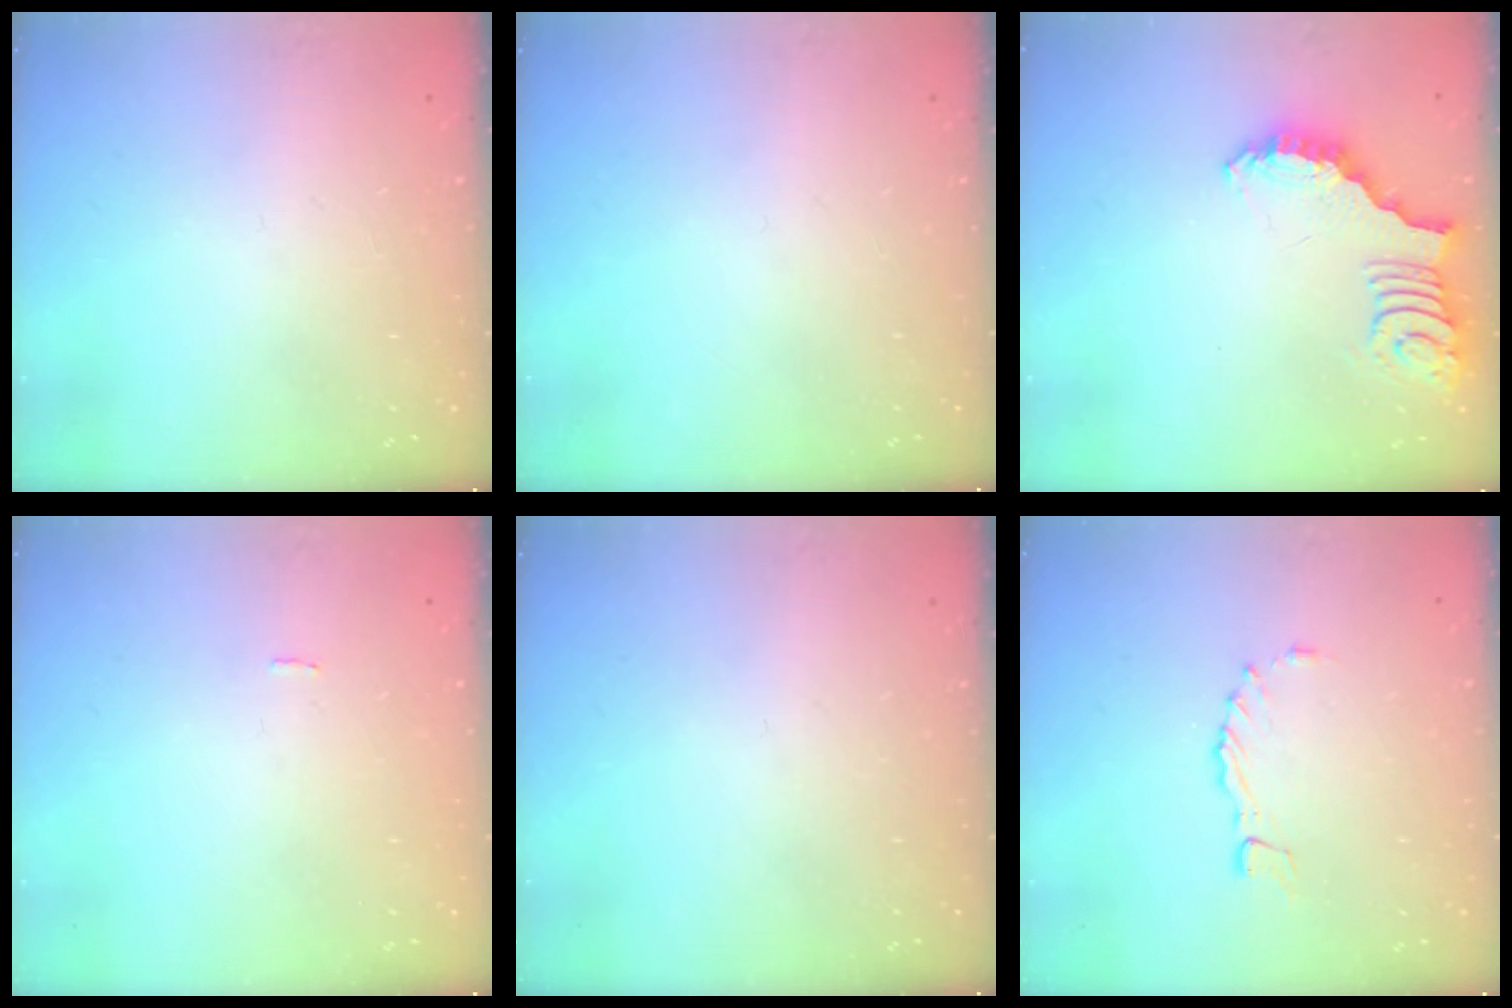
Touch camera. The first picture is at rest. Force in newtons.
{"total": 0.0}
{"total": 2.6, "press": 2.5, "slide": 0.5}
{"total": 0.0}
{"total": 0.0}
{"total": 1.8, "press": 1.7, "slide": 0.3}